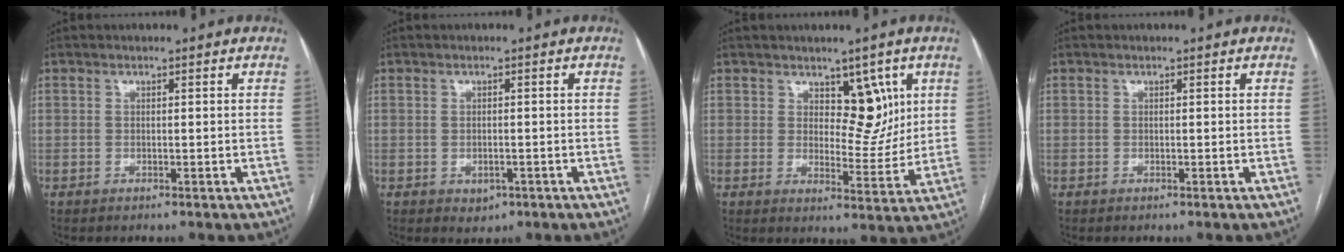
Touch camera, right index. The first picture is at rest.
{"total": 2.0, "force": [-0.8, 1.4, 1.1], "torque": [-0.013, 0.001, -0.001]}
{"total": 6.7, "force": [3.1, 3.6, 4.7], "torque": [-0.053, -0.001, 0.052]}
{"total": 0.0}